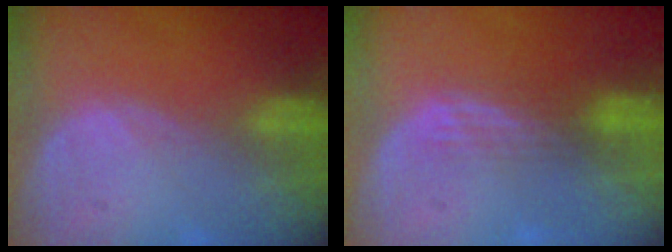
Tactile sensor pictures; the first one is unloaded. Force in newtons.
{"total": 3.0, "press": 2.6, "slide": 1.4}